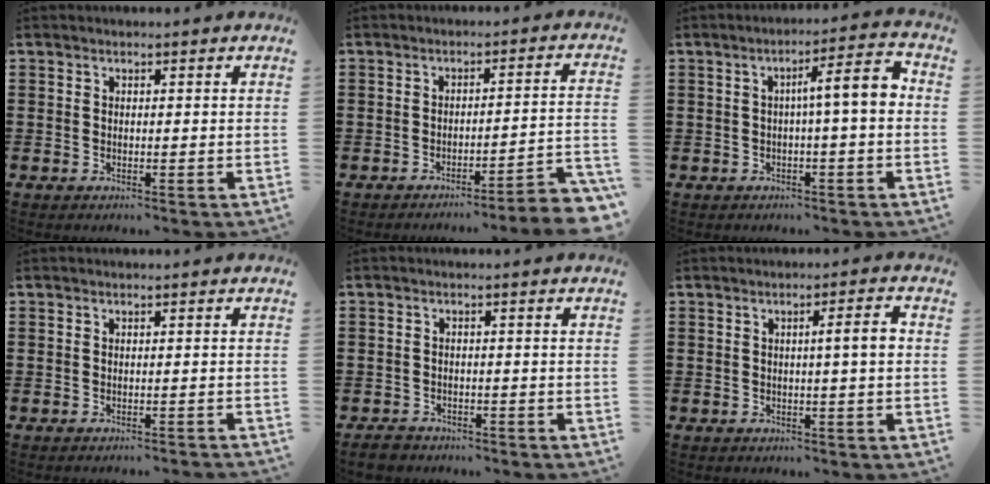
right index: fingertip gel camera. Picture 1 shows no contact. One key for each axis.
{"total": 3.9, "fx": -3.4, "fy": -0.5, "fz": 1.7, "tx": -0.032, "ty": -0.018, "tz": -0.072}
{"total": 6.0, "fx": 0.0, "fy": 0.8, "fz": 6.0, "tx": -0.098, "ty": -0.002, "tz": -0.010}
{"total": 0.7, "fx": -0.7, "fy": -0.1, "fz": 0.2, "tx": -0.006, "ty": -0.001, "tz": -0.014}
{"total": 2.2, "fx": -2.0, "fy": 0.8, "fz": 0.2, "tx": -0.016, "ty": 0.002, "tz": -0.045}
{"total": 3.0, "fx": 0.1, "fy": 0.1, "fz": 3.0, "tx": -0.047, "ty": -0.005, "tz": -0.003}